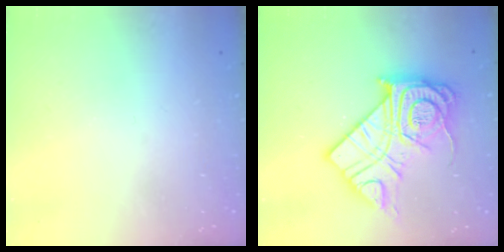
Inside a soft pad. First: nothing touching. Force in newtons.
{"total": 20.5, "press": 20.4, "slide": 1.9}